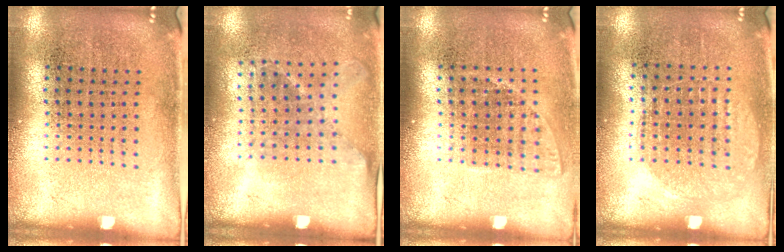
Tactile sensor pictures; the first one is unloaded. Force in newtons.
{"total": 1.2, "press": 0.9, "slide": 0.7}
{"total": 1.0, "press": 0.9, "slide": 0.5}
{"total": 1.0, "press": 0.9, "slide": 0.3}